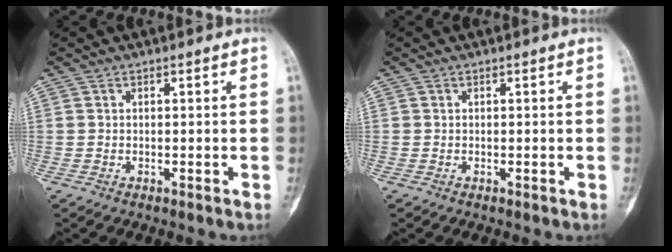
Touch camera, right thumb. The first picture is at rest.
{"total": 0.0}